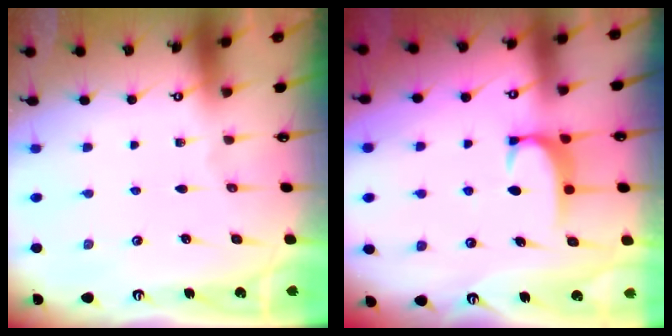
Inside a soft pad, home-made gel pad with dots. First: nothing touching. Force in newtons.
{"total": 1.8, "press": 1.7, "slide": 0.5}